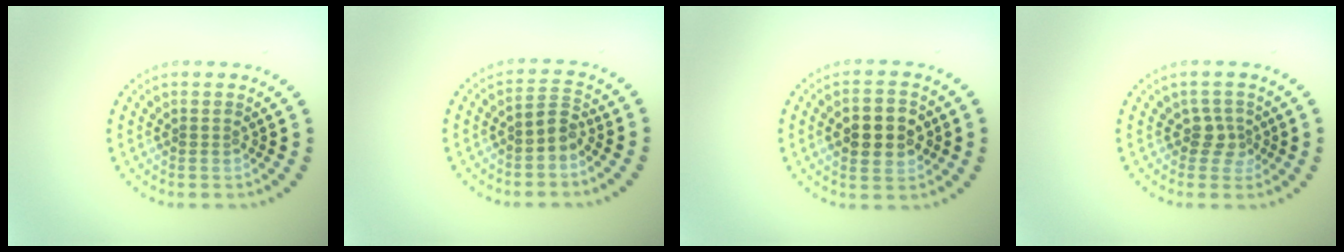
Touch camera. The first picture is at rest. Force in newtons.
{"total": 1.9, "press": 1.6, "slide": 1.1}
{"total": 4.9, "press": 4.9, "slide": 0.3}
{"total": 1.9, "press": 1.4, "slide": 1.2}